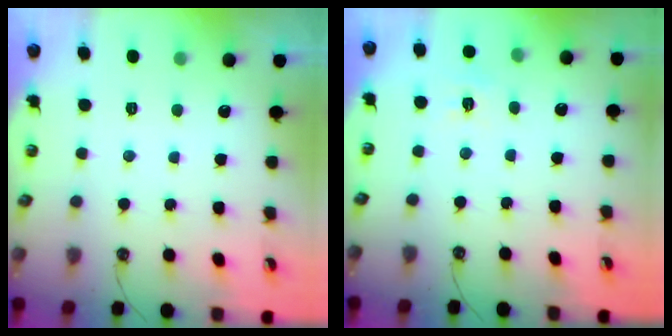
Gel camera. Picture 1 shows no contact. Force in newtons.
{"total": 5.5, "press": 5.4, "slide": 0.7}